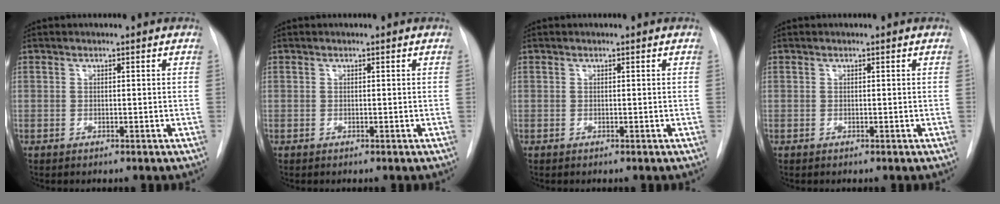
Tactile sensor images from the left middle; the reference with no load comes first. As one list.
[{"total": 0.0}, {"total": 0.0}, {"total": 0.0}]